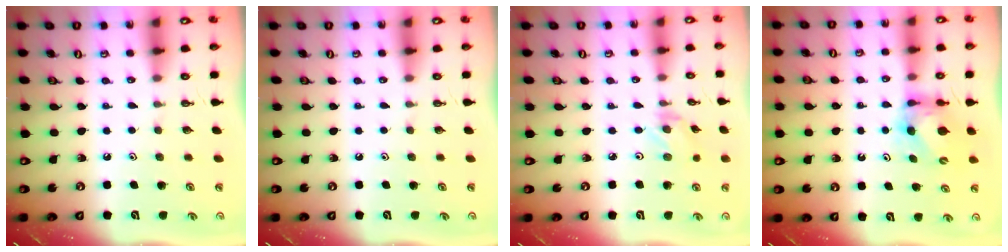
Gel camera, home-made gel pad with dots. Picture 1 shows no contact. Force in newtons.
{"total": 0.0}
{"total": 1.2, "press": 1.2, "slide": 0.2}
{"total": 6.7, "press": 6.7, "slide": 0.2}